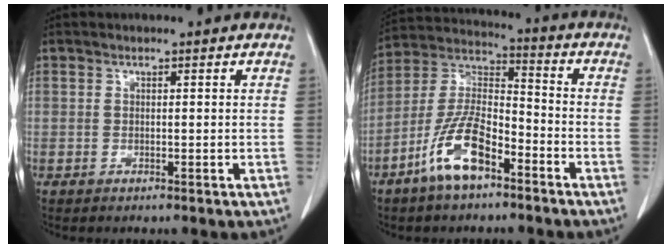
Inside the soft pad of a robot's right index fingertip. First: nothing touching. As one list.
[{"total": 11.7, "force": [-6.6, 3.8, 8.9], "torque": [-0.191, 0.003, -0.127]}]